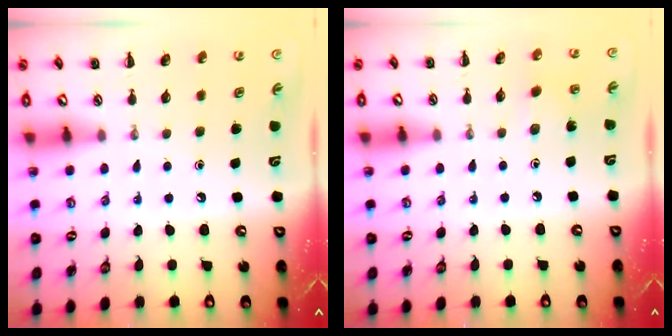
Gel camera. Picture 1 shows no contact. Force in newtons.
{"total": 2.6, "press": 2.5, "slide": 0.9}